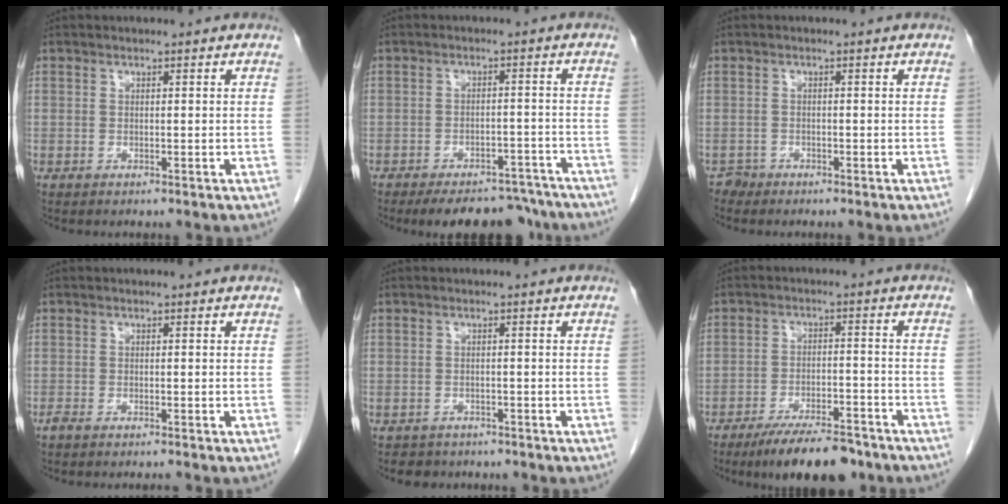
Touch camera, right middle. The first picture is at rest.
{"total": 12.1, "force": [-10.5, 4.6, 4.0], "torque": [-0.044, 0.014, -0.134]}
{"total": 1.1, "force": [-1.0, 0.4, -0.3], "torque": [0.006, 0.001, -0.020]}
{"total": 1.7, "force": [-1.5, 0.1, 0.8], "torque": [-0.017, -0.004, -0.025]}
{"total": 3.0, "force": [-2.5, 1.7, 0.0], "torque": [-0.009, 0.004, -0.033]}
{"total": 11.0, "force": [-8.8, 2.9, 5.9], "torque": [-0.086, -0.006, -0.139]}